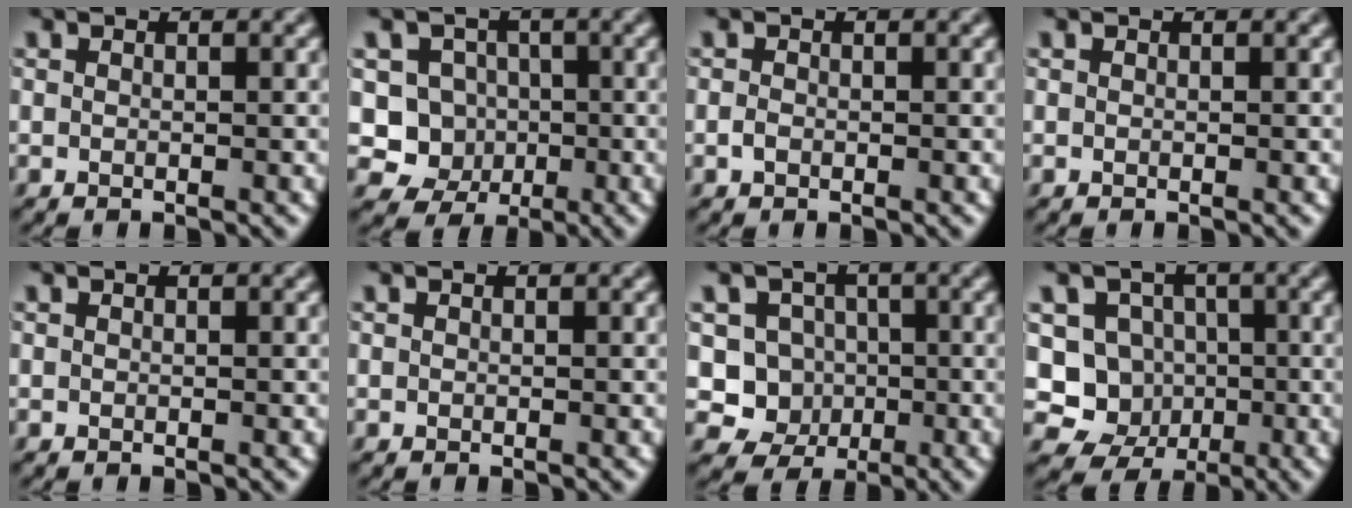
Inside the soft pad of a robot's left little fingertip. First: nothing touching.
{"total": 4.4, "force": [-0.5, 4.2, 1.2], "torque": [0.002, -0.001, -0.029]}
{"total": 0.7, "force": [-0.3, 0.5, 0.4], "torque": [-0.008, -0.001, -0.008]}
{"total": 0.0}
{"total": 0.0}
{"total": 0.0}
{"total": 4.3, "force": [-0.4, 4.1, 1.2], "torque": [0.004, 0.000, -0.029]}
{"total": 6.1, "force": [-0.9, 5.7, 1.9], "torque": [-0.010, 0.002, -0.046]}